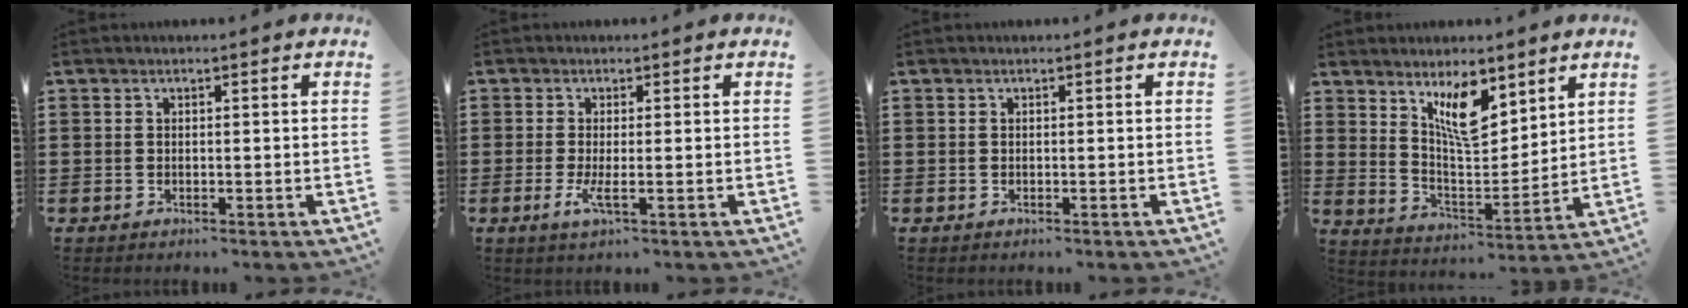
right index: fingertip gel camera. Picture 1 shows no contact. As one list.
[{"total": 2.8, "force": [-0.6, 0.4, 2.7], "torque": [-0.062, -0.010, -0.015]}, {"total": 0.0}, {"total": 9.0, "force": [6.1, 3.5, 5.7], "torque": [-0.097, -0.026, 0.105]}]